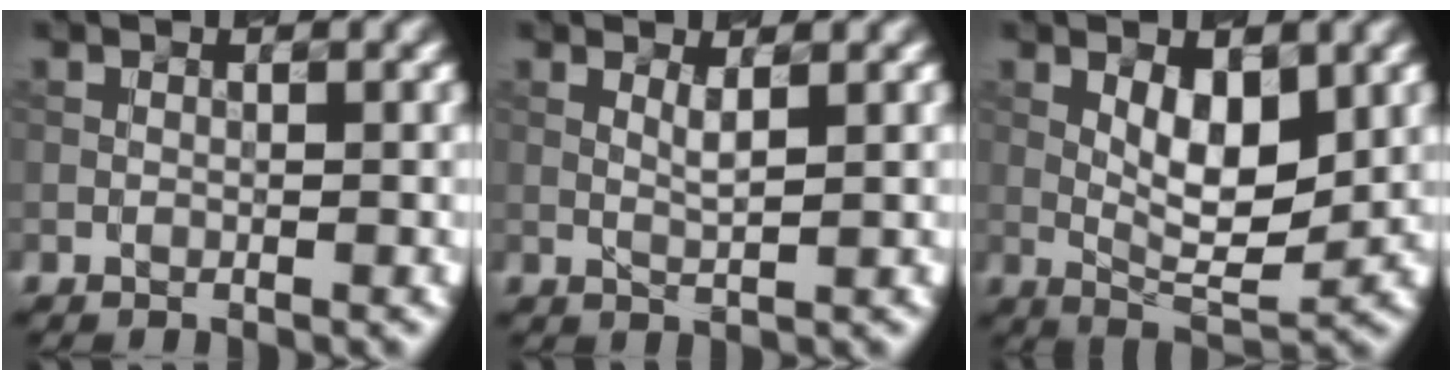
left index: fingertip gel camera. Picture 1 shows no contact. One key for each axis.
{"total": 1.5, "fx": 0.7, "fy": 0.2, "fz": 1.3, "tx": -0.026, "ty": -0.002, "tz": 0.012}
{"total": 5.3, "fx": 1.3, "fy": 2.0, "fz": 4.8, "tx": -0.078, "ty": -0.005, "tz": 0.025}